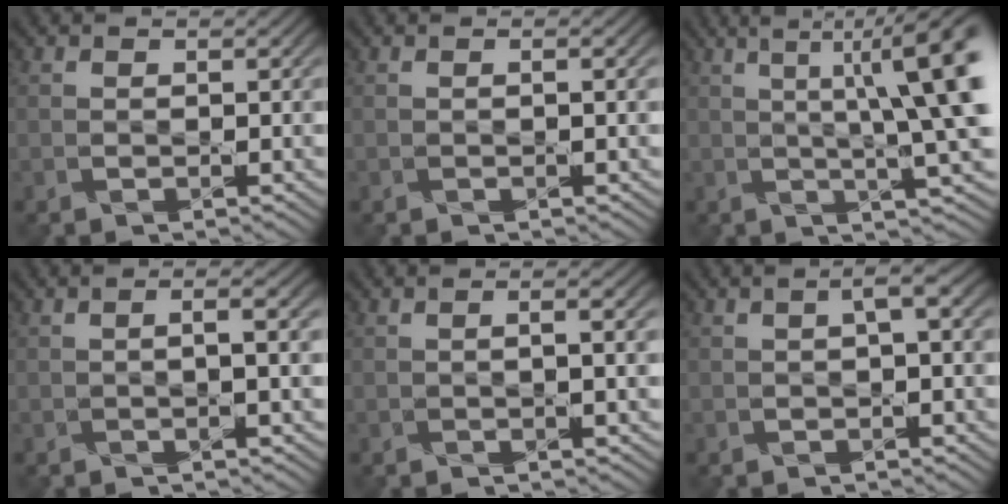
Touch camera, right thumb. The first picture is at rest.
{"total": 0.6, "force": [0.1, -0.3, 0.5], "torque": [-0.012, 0.003, 0.001]}
{"total": 12.1, "force": [2.2, 2.2, 11.7], "torque": [-0.150, 0.019, 0.035]}
{"total": 1.9, "force": [0.1, 0.0, 1.9], "torque": [-0.035, 0.007, -0.001]}
{"total": 1.5, "force": [0.2, -0.1, 1.5], "torque": [-0.028, 0.008, 0.001]}
{"total": 1.4, "force": [0.3, 0.0, 1.4], "torque": [-0.024, 0.007, 0.004]}